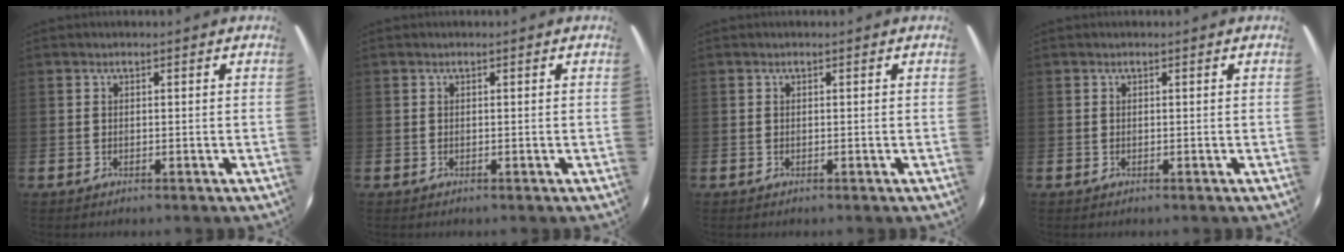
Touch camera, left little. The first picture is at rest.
{"total": 0.0}
{"total": 0.0}
{"total": 0.0}